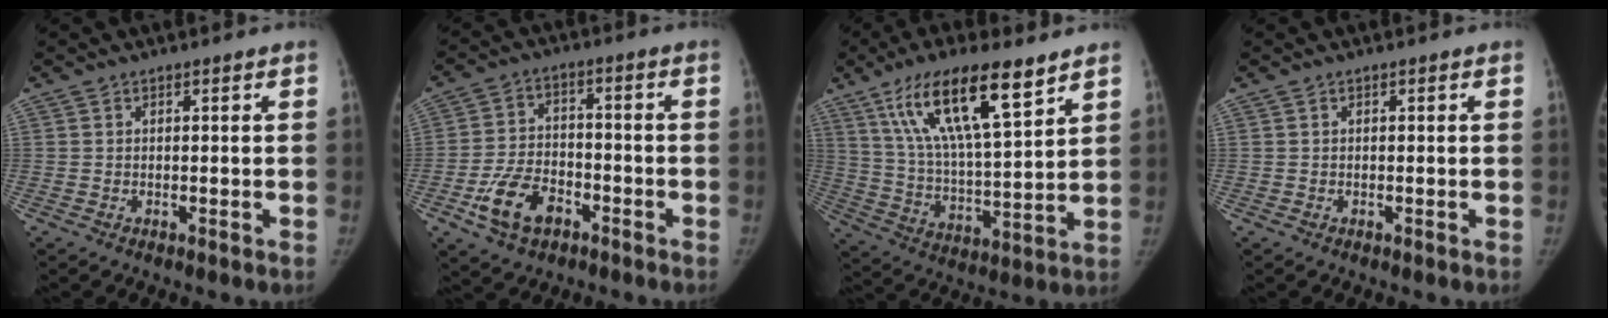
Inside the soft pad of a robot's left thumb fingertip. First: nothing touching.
{"total": 10.2, "force": [-5.1, 6.5, 6.0], "torque": [-0.104, 0.026, -0.089]}
{"total": 18.8, "force": [10.8, 5.0, 14.6], "torque": [-0.247, -0.037, 0.201]}
{"total": 0.0}